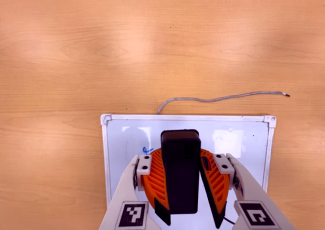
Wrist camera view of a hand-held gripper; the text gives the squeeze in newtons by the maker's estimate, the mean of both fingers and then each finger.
{"total": 11.0, "left": 10.4, "right": 11.6}